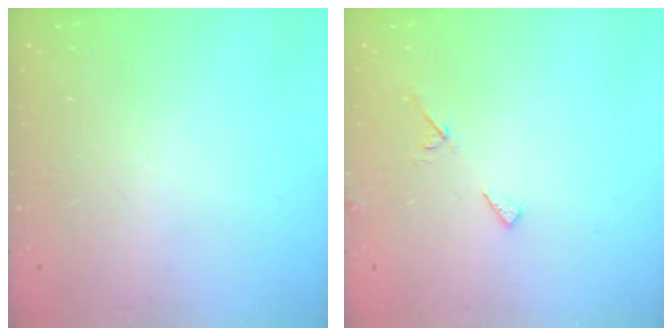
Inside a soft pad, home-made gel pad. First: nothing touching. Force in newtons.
{"total": 4.3, "press": 4.2, "slide": 0.4}